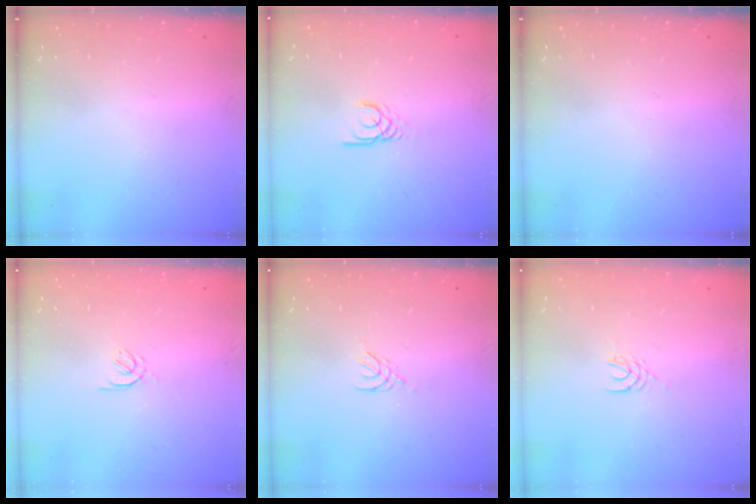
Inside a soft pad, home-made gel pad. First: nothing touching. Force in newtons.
{"total": 2.1, "press": 2.1, "slide": 0.0}
{"total": 0.0}
{"total": 2.2, "press": 2.1, "slide": 0.7}
{"total": 2.0, "press": 1.9, "slide": 0.4}
{"total": 2.5, "press": 2.5, "slide": 0.4}